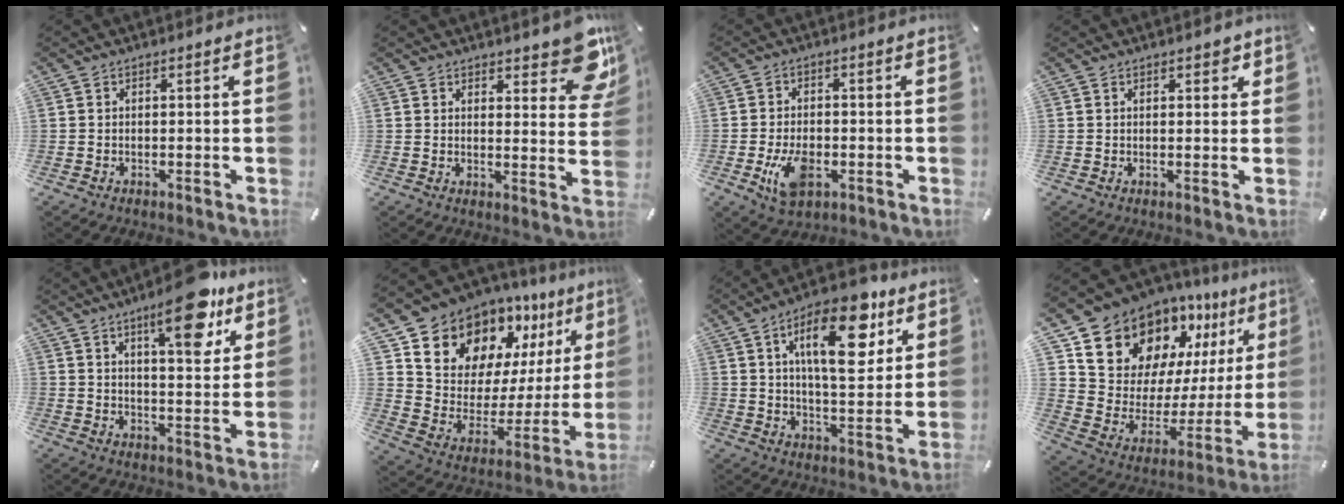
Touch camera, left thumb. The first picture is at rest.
{"total": 9.9, "force": [6.7, 4.4, 5.9], "torque": [-0.057, -0.047, 0.115]}
{"total": 8.2, "force": [-2.4, 5.1, 6.0], "torque": [-0.117, -0.001, -0.047]}
{"total": 1.7, "force": [1.0, 1.0, 0.9], "torque": [-0.010, 0.001, 0.016]}
{"total": 15.5, "force": [9.6, 5.2, 11.0], "torque": [-0.151, -0.051, 0.152]}
{"total": 13.1, "force": [11.1, 6.8, 1.1], "torque": [-0.030, -0.123, 0.194]}
{"total": 18.2, "force": [8.6, 8.1, 13.9], "torque": [-0.209, -0.020, 0.134]}
{"total": 15.6, "force": [12.9, 8.5, 2.5], "torque": [-0.042, -0.129, 0.228]}